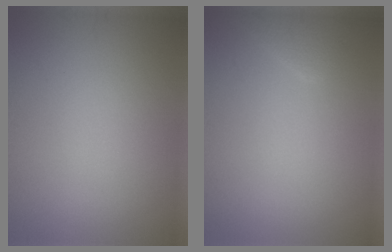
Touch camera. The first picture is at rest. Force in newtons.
{"total": 1.6, "press": 1.6, "slide": 0.1}